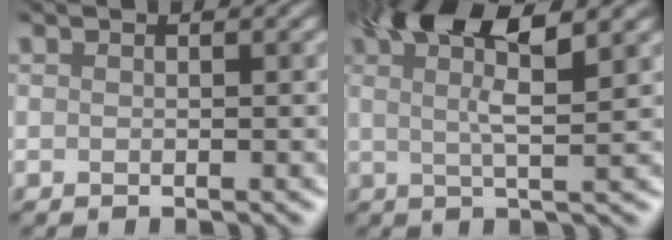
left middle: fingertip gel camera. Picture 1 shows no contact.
{"total": 5.3, "force": [3.1, 0.4, 4.3], "torque": [-0.074, 0.015, 0.067]}